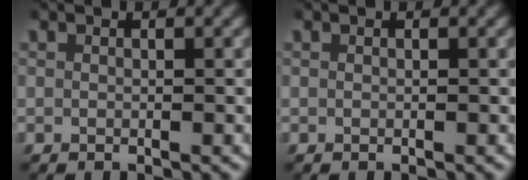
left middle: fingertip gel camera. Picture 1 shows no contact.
{"total": 0.0}